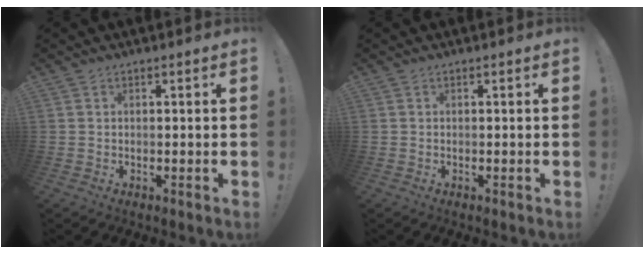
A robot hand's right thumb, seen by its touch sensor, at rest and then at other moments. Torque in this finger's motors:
{"motor_torque": [0.00, 0.00, 0.00, 0.00, 0.00]}